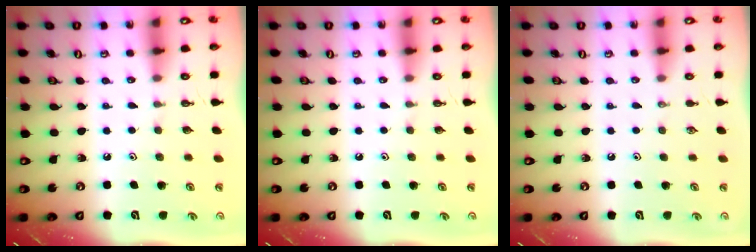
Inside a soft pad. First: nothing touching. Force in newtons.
{"total": 0.0}
{"total": 0.0}